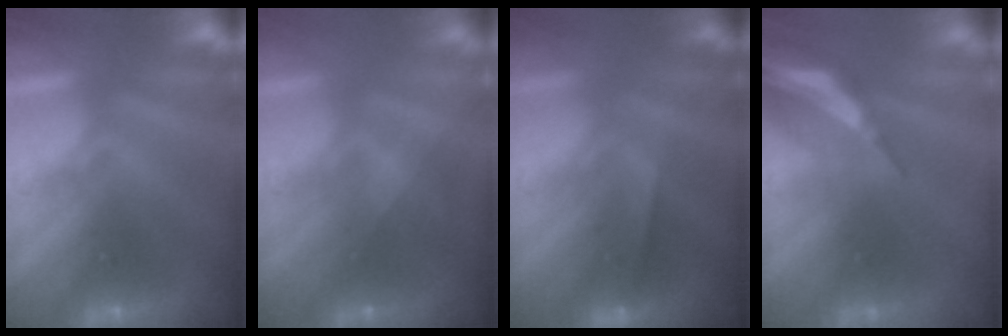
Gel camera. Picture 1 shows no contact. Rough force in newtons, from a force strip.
{"total": 1.7}
{"total": 4.7}
{"total": 7.8}